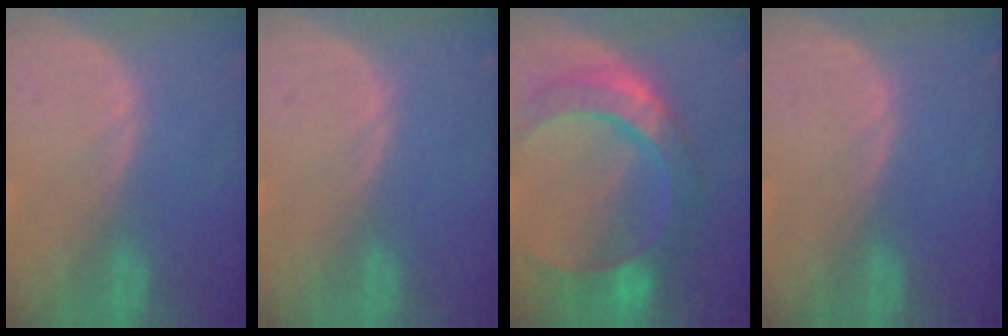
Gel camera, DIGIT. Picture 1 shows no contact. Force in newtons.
{"total": 0.0}
{"total": 10.8, "press": 10.7, "slide": 1.0}
{"total": 0.0}